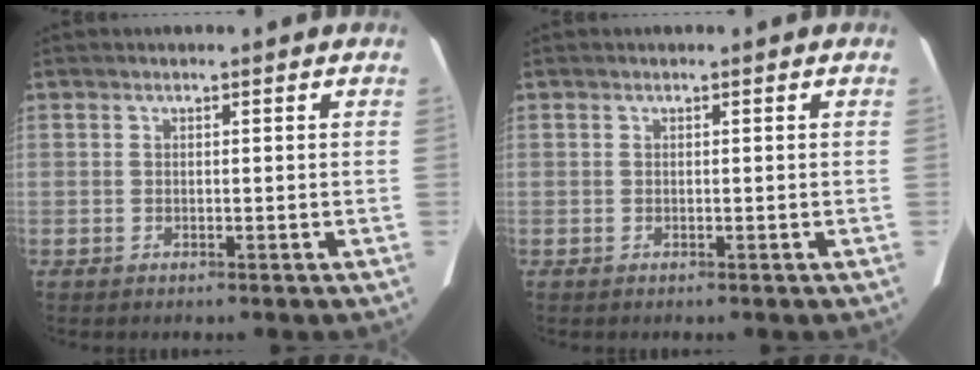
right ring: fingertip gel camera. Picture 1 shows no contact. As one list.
[{"total": 0.0}]